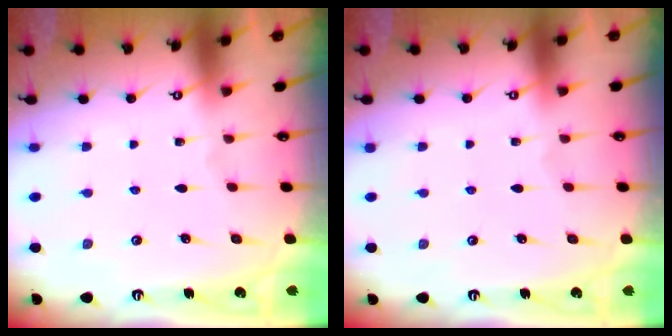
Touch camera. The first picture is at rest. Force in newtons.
{"total": 3.8, "press": 3.8, "slide": 0.1}